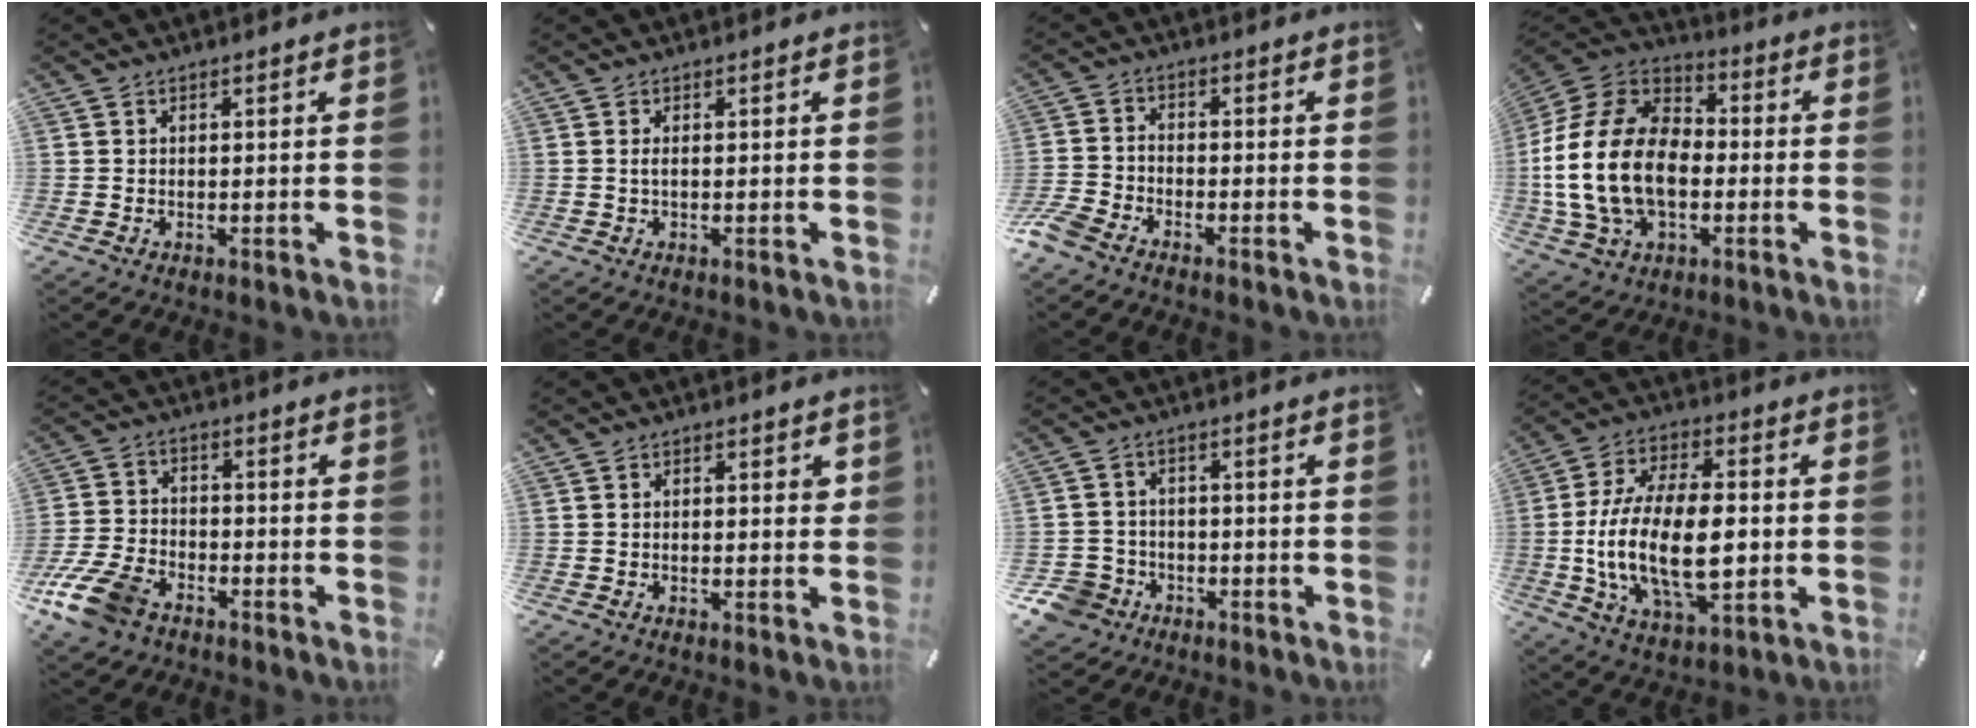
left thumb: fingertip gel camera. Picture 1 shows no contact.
{"total": 1.3, "force": [0.0, 0.3, 1.3], "torque": [-0.026, -0.001, -0.001]}
{"total": 5.0, "force": [-4.2, 1.9, 2.0], "torque": [-0.069, 0.003, -0.088]}
{"total": 20.5, "force": [-3.9, 14.6, 13.8], "torque": [-0.293, 0.034, -0.071]}
{"total": 11.4, "force": [-7.2, 6.5, 5.9], "torque": [-0.125, 0.036, -0.136]}
{"total": 1.9, "force": [0.1, 0.8, 1.7], "torque": [-0.025, 0.001, -0.001]}
{"total": 7.7, "force": [-4.1, 6.3, 1.9], "torque": [-0.059, 0.031, -0.080]}
{"total": 20.8, "force": [-2.1, 11.1, 17.5], "torque": [-0.354, -0.003, -0.036]}